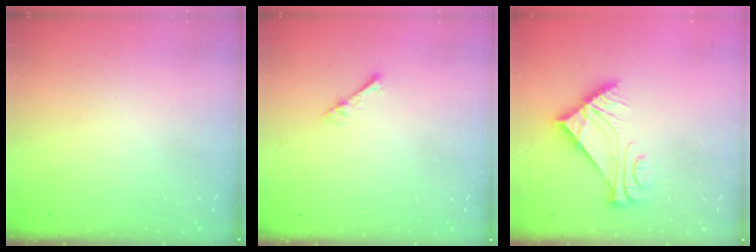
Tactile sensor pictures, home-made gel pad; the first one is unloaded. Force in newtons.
{"total": 1.0, "press": 1.0, "slide": 0.3}
{"total": 6.9, "press": 6.8, "slide": 0.8}